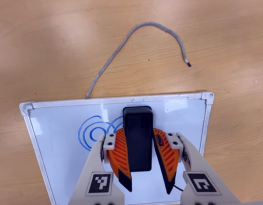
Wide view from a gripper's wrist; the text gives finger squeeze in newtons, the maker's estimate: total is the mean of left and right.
{"total": 10.9, "left": 12.2, "right": 9.6}